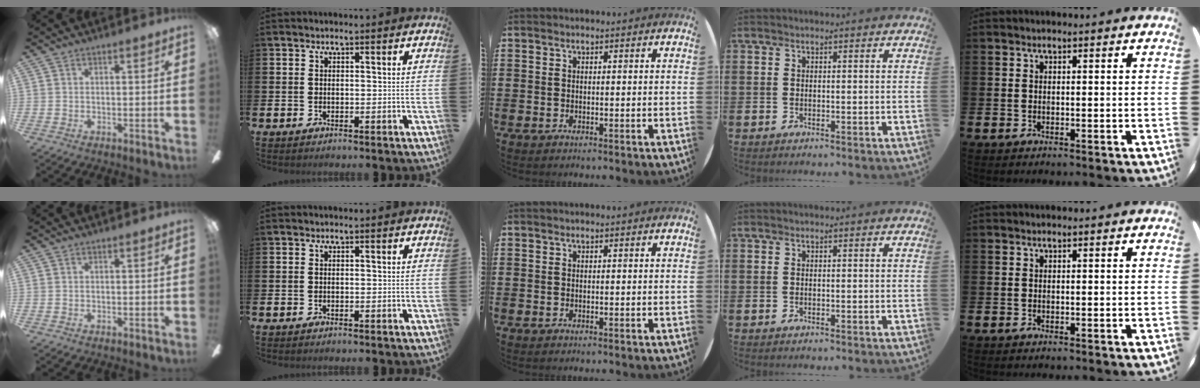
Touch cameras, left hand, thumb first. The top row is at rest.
{}